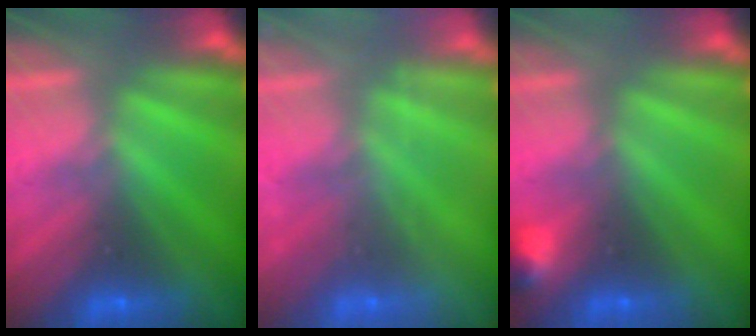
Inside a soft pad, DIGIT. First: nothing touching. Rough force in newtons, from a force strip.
{"total": 2.2}
{"total": 2.9}